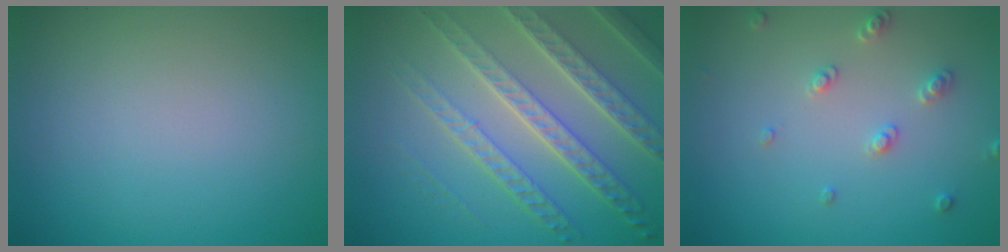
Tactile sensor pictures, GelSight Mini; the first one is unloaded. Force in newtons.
{"total": 7.9, "press": 5.4, "slide": 5.8}
{"total": 1.9, "press": 1.8, "slide": 0.5}